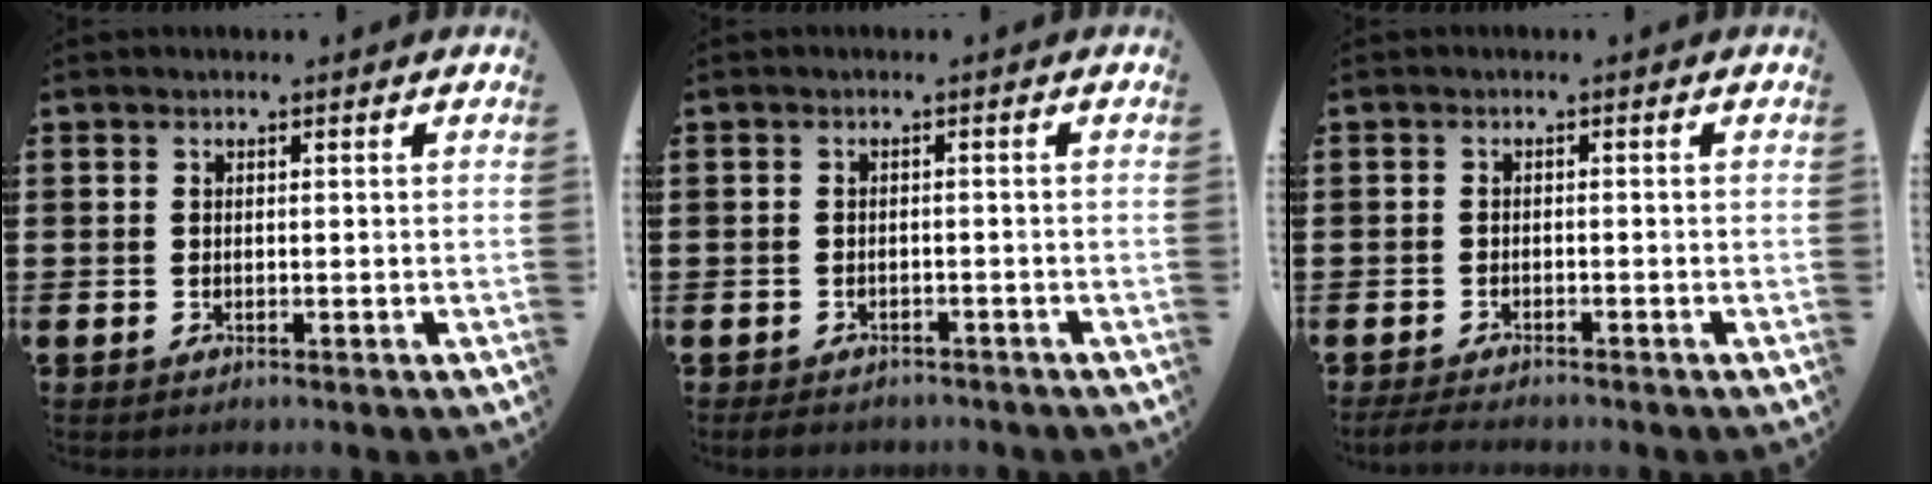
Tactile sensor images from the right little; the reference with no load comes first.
{"total": 1.1, "force": [-1.1, 0.3, 0.2], "torque": [-0.007, 0.002, -0.023]}
{"total": 1.3, "force": [-1.2, 0.1, 0.5], "torque": [-0.010, 0.002, -0.025]}